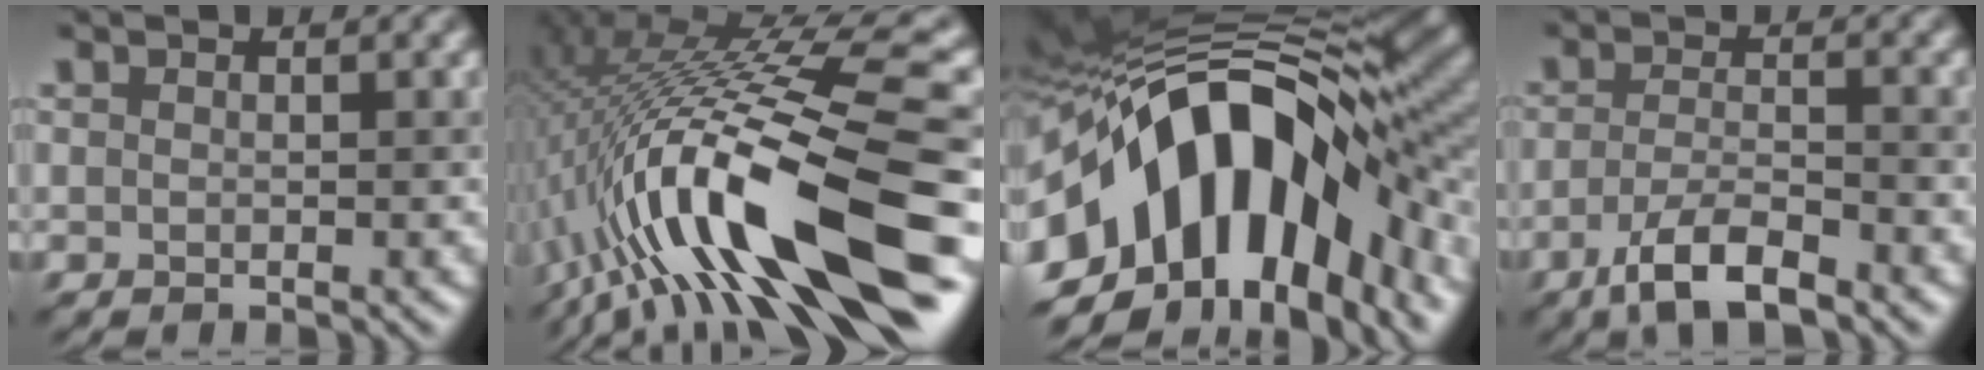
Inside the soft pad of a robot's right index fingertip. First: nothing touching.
{"total": 16.5, "force": [-4.0, 3.0, 15.7], "torque": [-0.264, 0.016, -0.068]}
{"total": 17.0, "force": [-3.3, 9.3, 13.9], "torque": [-0.217, 0.027, -0.065]}
{"total": 4.8, "force": [-3.0, 1.2, 3.5], "torque": [-0.070, -0.004, -0.063]}